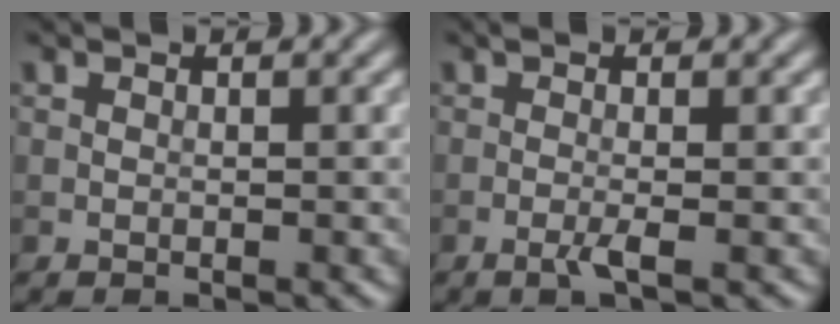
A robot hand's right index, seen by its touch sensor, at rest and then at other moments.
{"total": 1.5, "force": [-0.5, 0.1, 1.4], "torque": [-0.032, -0.003, -0.013]}